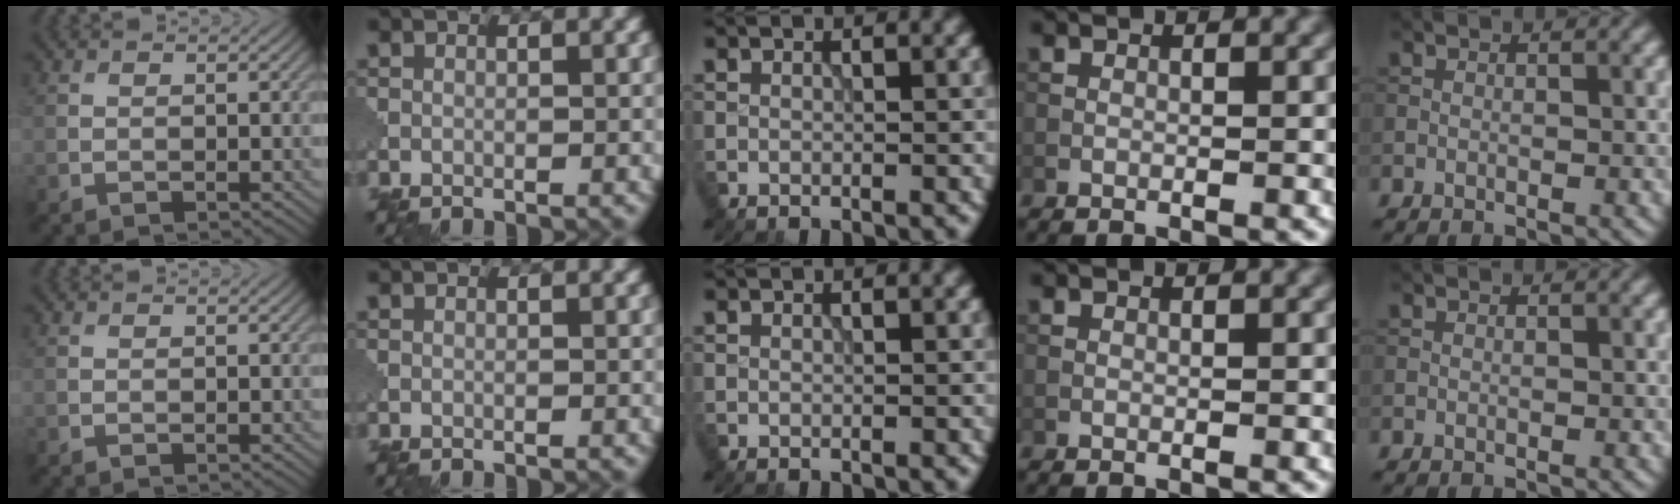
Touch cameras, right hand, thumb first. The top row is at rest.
{}